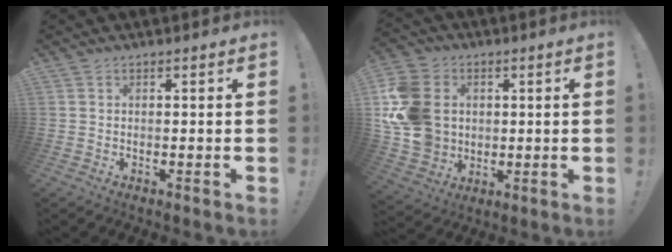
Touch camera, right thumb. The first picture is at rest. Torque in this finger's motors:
{"motor_torque": [1.19, 1.23, 0.84, 0.49, 0.31]}